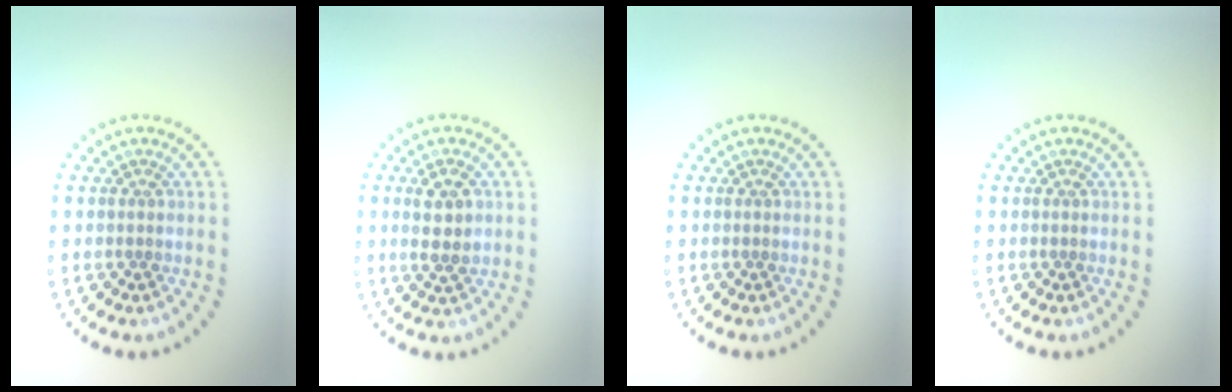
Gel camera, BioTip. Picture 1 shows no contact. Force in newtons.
{"total": 2.7, "press": 2.7, "slide": 0.6}
{"total": 0.0}
{"total": 0.0}